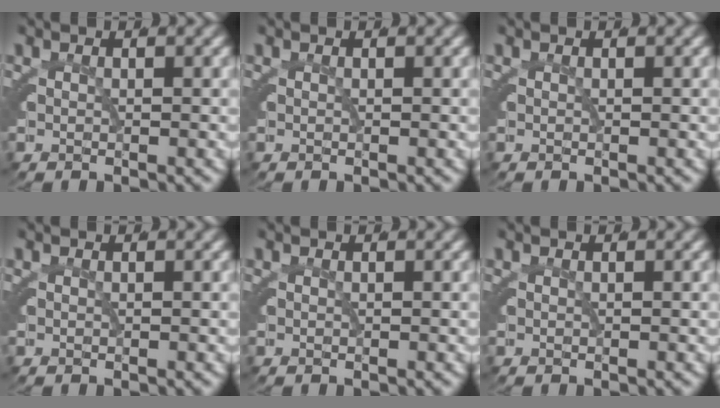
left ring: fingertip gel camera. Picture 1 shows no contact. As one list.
[{"total": 0.0}, {"total": 0.0}, {"total": 0.0}, {"total": 0.0}, {"total": 0.0}]